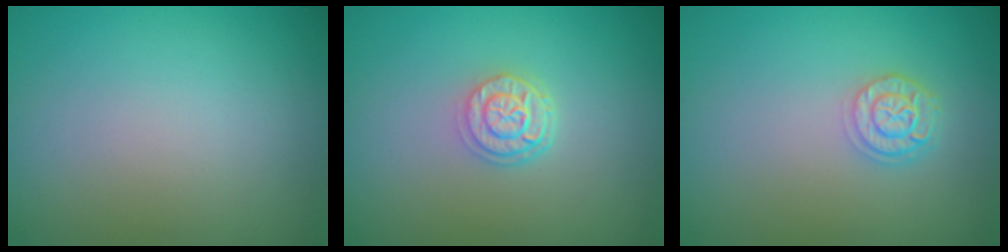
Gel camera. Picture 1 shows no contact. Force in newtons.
{"total": 2.9, "press": 2.3, "slide": 1.8}
{"total": 2.5, "press": 2.0, "slide": 1.4}